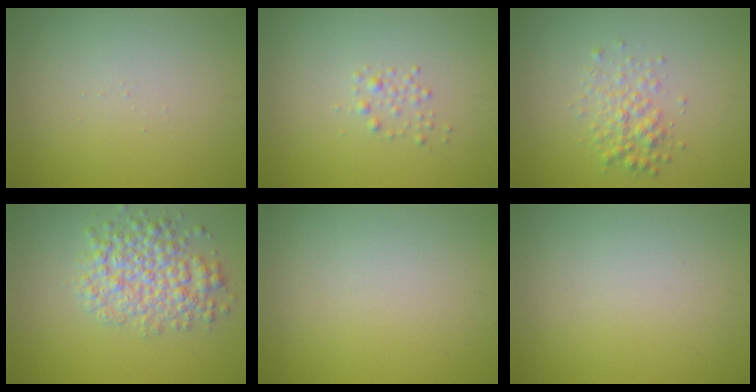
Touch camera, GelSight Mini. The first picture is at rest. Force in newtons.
{"total": 1.1, "press": 1.1, "slide": 0.1}
{"total": 2.3, "press": 2.3, "slide": 0.1}
{"total": 4.9, "press": 4.9, "slide": 0.1}
{"total": 0.0}
{"total": 0.0}